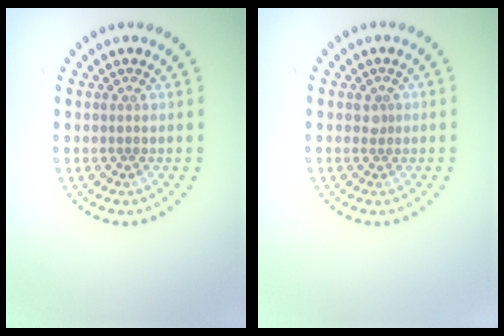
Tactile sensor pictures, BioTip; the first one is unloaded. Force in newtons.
{"total": 0.8, "press": 0.5, "slide": 0.6}